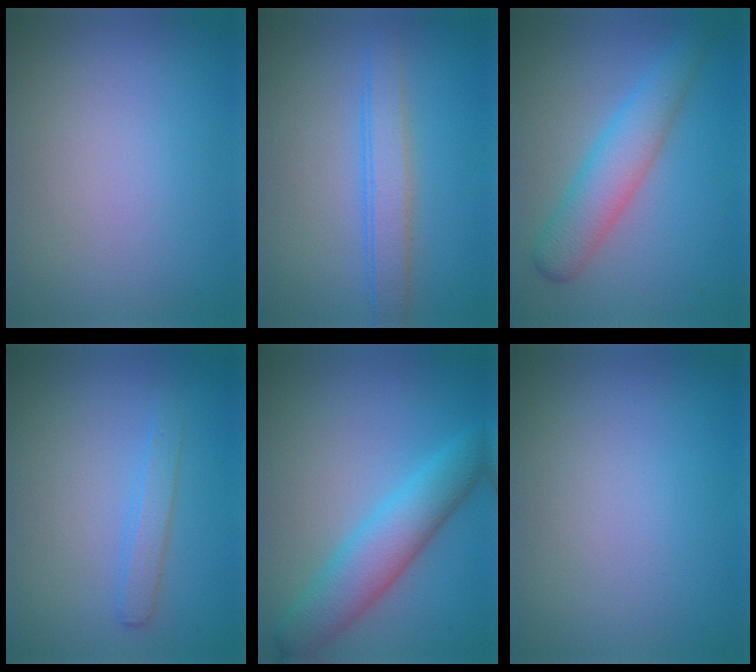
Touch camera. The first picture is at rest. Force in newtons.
{"total": 2.9, "press": 2.9, "slide": 0.0}
{"total": 4.2, "press": 4.2, "slide": 0.2}
{"total": 1.7, "press": 1.7, "slide": 0.1}
{"total": 5.5, "press": 5.5, "slide": 0.2}
{"total": 0.0}